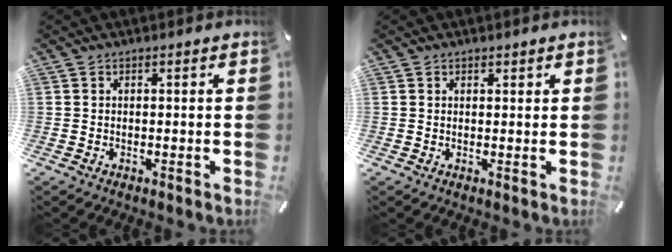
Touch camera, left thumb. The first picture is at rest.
{"total": 0.8, "force": [0.5, 0.6, 0.1], "torque": [-0.002, 0.001, 0.010]}